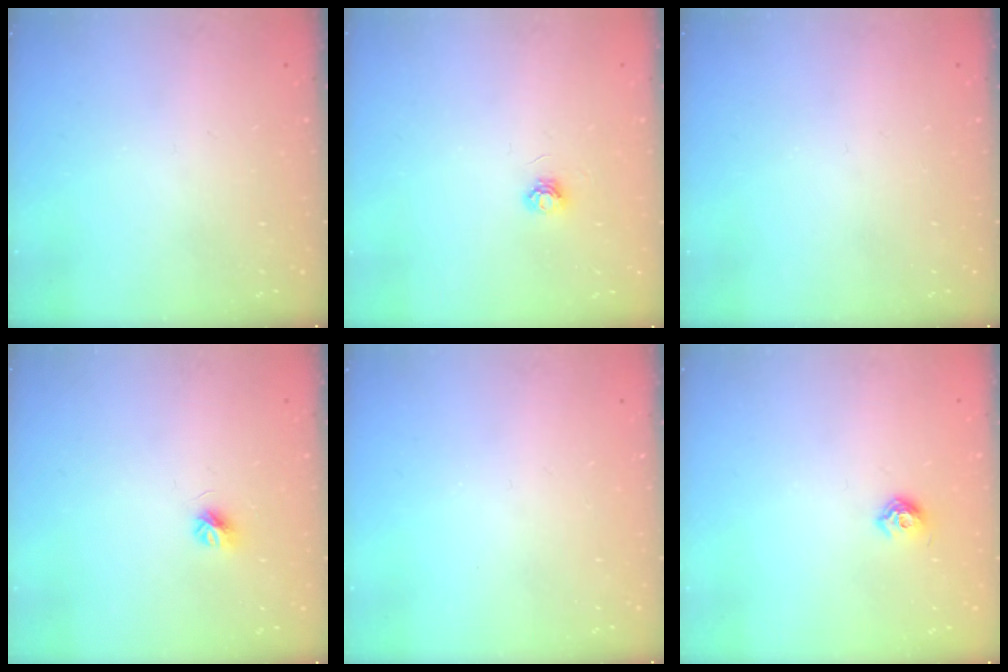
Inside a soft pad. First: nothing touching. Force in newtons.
{"total": 3.9, "press": 3.9, "slide": 0.4}
{"total": 0.0}
{"total": 4.8, "press": 4.7, "slide": 0.4}
{"total": 0.0}
{"total": 6.7, "press": 6.7, "slide": 0.8}